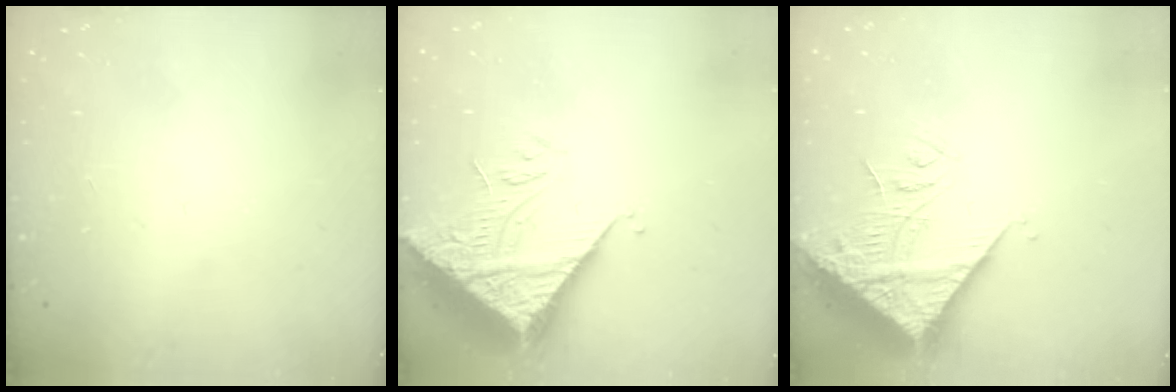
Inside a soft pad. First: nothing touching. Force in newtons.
{"total": 10.7, "press": 10.6, "slide": 1.0}
{"total": 15.4, "press": 15.2, "slide": 1.8}